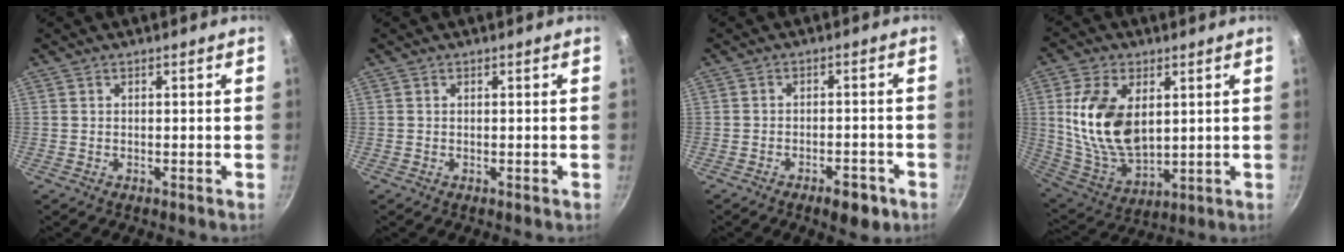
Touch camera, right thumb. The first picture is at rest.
{"total": 0.0}
{"total": 5.6, "force": [-3.3, 2.5, 3.8], "torque": [-0.040, 0.026, -0.037]}
{"total": 16.7, "force": [3.4, 10.0, 12.9], "torque": [-0.229, -0.027, 0.079]}